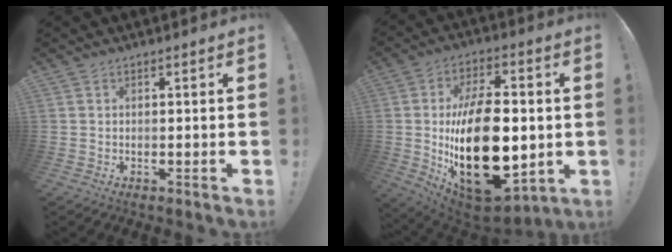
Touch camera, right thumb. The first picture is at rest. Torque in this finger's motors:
{"motor_torque": [0.74, 3.11, 2.77, 0.00, 1.06]}